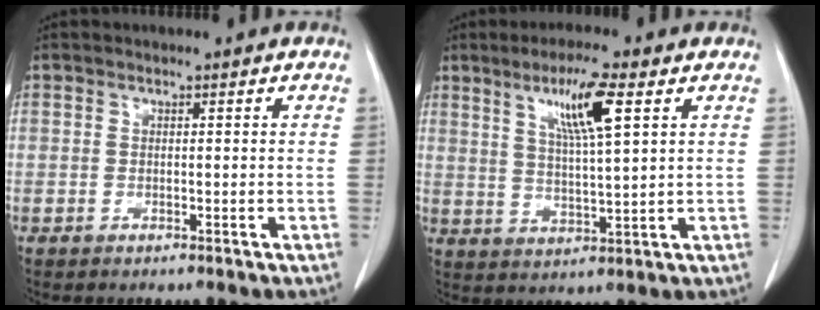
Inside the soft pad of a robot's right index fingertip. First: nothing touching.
{"total": 8.5, "force": [4.0, 0.1, 7.5], "torque": [-0.140, 0.000, 0.073]}